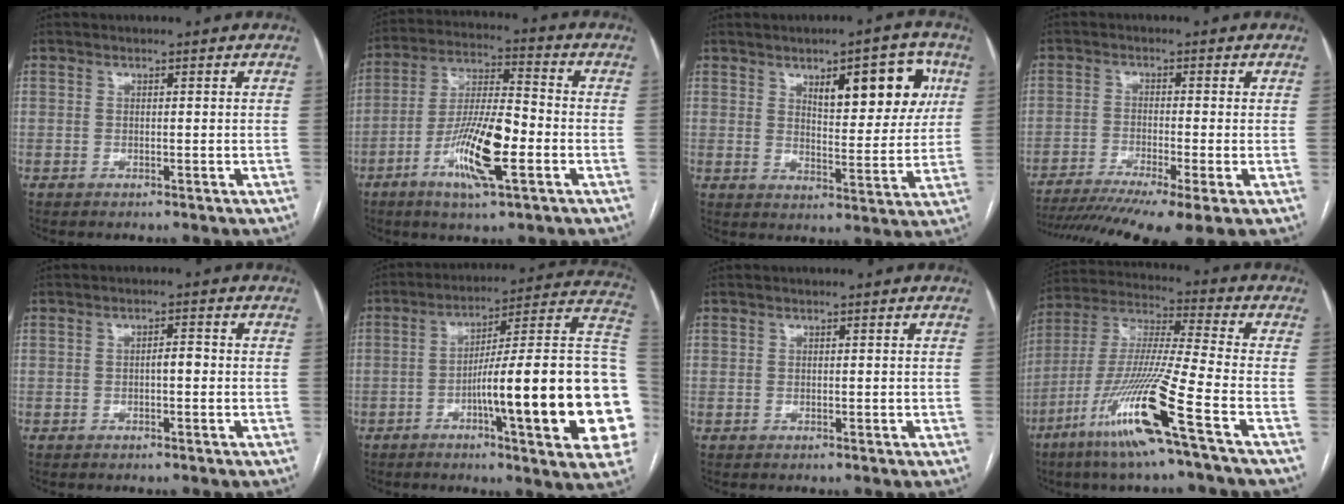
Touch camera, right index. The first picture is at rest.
{"total": 13.2, "force": [-4.8, 2.1, 12.2], "torque": [-0.233, -0.006, -0.086]}
{"total": 11.6, "force": [4.9, 4.0, 9.7], "torque": [-0.126, 0.013, 0.072]}
{"total": 14.4, "force": [-10.4, 0.6, 10.0], "torque": [-0.161, -0.025, -0.166]}
{"total": 1.9, "force": [-0.3, 0.6, 1.8], "torque": [-0.024, 0.006, -0.006]}
{"total": 27.0, "force": [-4.7, 2.0, 26.5], "torque": [-0.267, 0.012, -0.072]}
{"total": 0.6, "force": [0.1, 0.4, 0.4], "torque": [-0.006, 0.001, 0.005]}
{"total": 16.8, "force": [-8.6, -1.3, 14.4], "torque": [-0.304, -0.036, -0.168]}